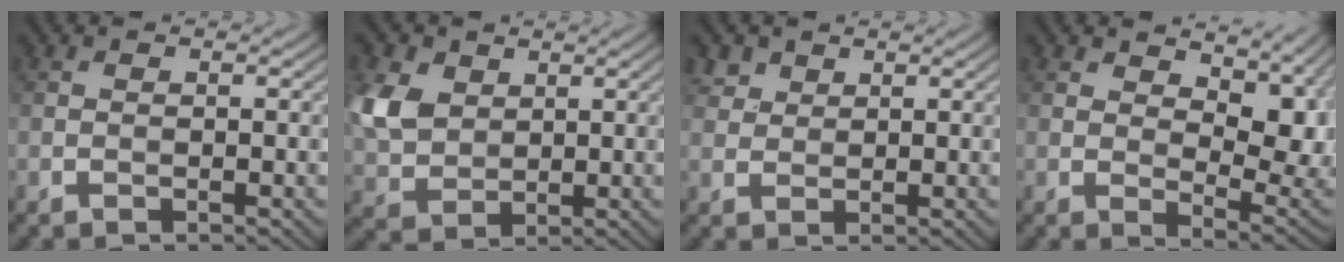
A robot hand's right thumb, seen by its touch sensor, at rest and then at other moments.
{"total": 7.2, "force": [2.5, 5.4, 4.1], "torque": [-0.134, 0.007, 0.052]}
{"total": 2.6, "force": [1.7, 1.8, 0.8], "torque": [-0.026, -0.004, 0.046]}
{"total": 11.9, "force": [5.3, 5.7, 9.0], "torque": [-0.139, -0.007, 0.088]}